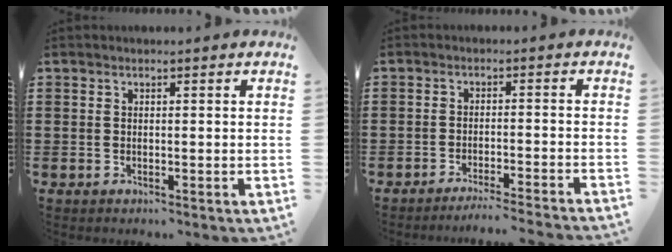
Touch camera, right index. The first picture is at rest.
{"total": 3.0, "force": [-2.8, -0.7, 0.8], "torque": [-0.015, -0.004, -0.058]}